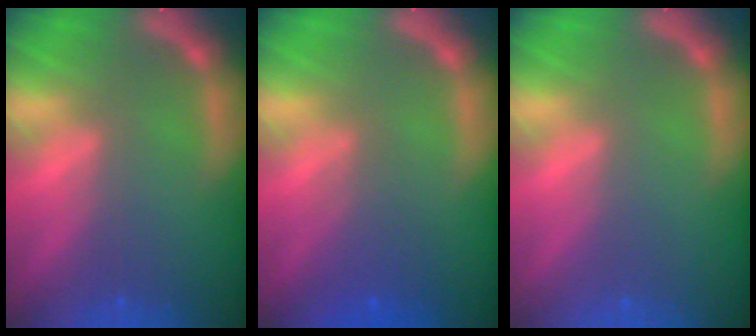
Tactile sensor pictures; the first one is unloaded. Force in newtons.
{"total": 3.0}
{"total": 0.0}